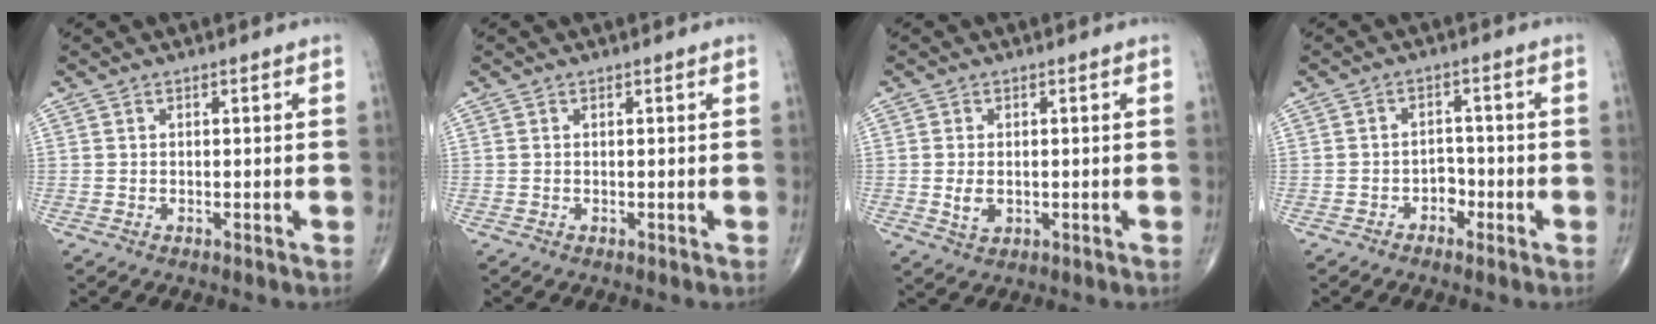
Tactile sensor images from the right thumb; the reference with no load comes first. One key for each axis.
{"total": 0.0}
{"total": 3.1, "fx": -0.3, "fy": 2.1, "fz": 2.3, "tx": -0.038, "ty": -0.002, "tz": 0.001}
{"total": 3.0, "fx": -1.6, "fy": 2.2, "fz": 1.1, "tx": 0.008, "ty": 0.019, "tz": -0.029}